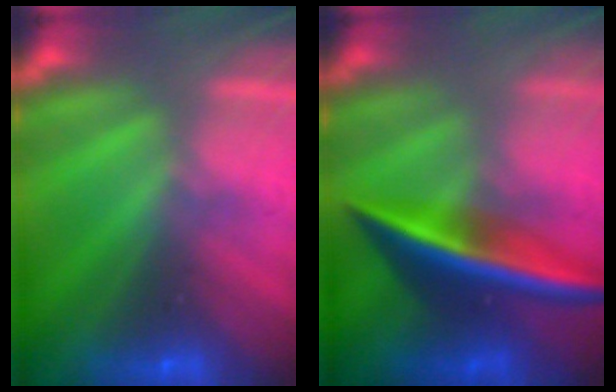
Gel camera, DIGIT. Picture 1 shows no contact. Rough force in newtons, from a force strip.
{"total": 2.5}